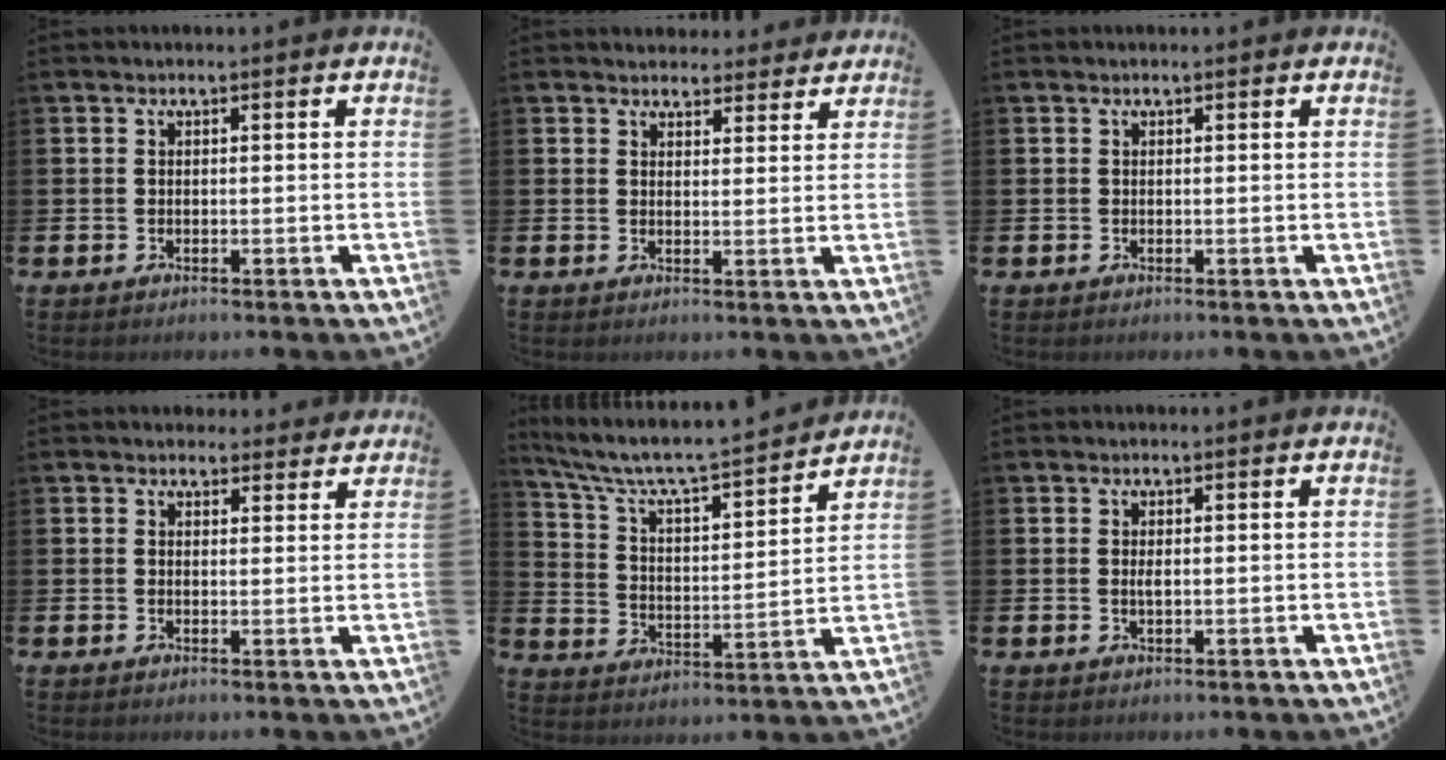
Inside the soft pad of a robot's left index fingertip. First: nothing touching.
{"total": 3.5, "force": [3.2, 1.2, -0.3], "torque": [0.007, -0.017, 0.058]}
{"total": 0.0}
{"total": 2.6, "force": [2.4, 1.1, -0.1], "torque": [0.015, -0.014, 0.041]}
{"total": 7.2, "force": [6.7, 0.8, 2.5], "torque": [-0.080, -0.054, 0.110]}
{"total": 0.9, "force": [0.2, 0.3, 0.9], "torque": [-0.016, 0.001, 0.002]}